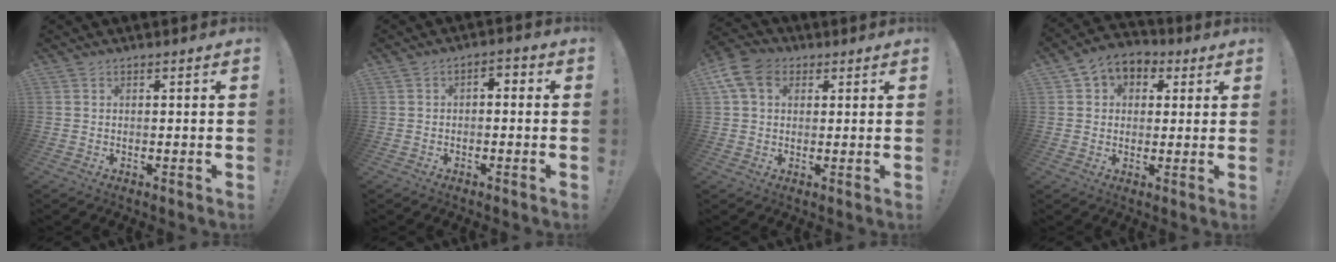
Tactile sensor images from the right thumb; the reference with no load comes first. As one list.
[{"total": 2.8, "force": [-1.9, 1.5, 1.5], "torque": [-0.017, 0.010, -0.038]}, {"total": 9.5, "force": [3.3, 6.8, 5.7], "torque": [-0.113, 0.001, 0.064]}, {"total": 6.0, "force": [1.4, 5.5, 2.2], "torque": [-0.027, 0.000, 0.030]}]